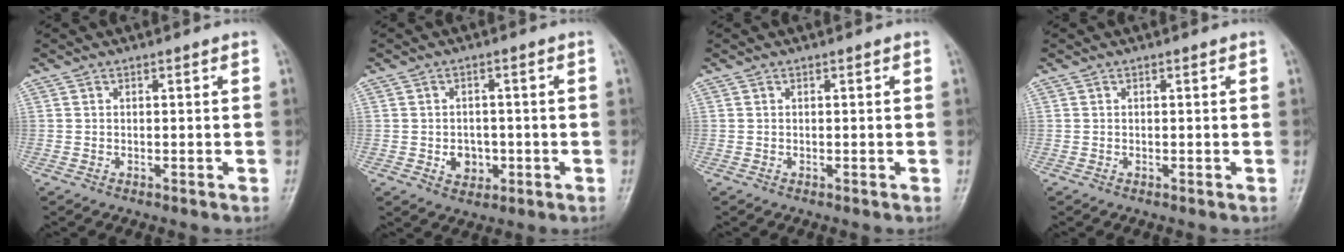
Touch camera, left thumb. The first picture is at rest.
{"total": 4.1, "force": [-1.0, 3.4, 2.1], "torque": [-0.009, 0.007, -0.009]}
{"total": 0.0}
{"total": 0.0}